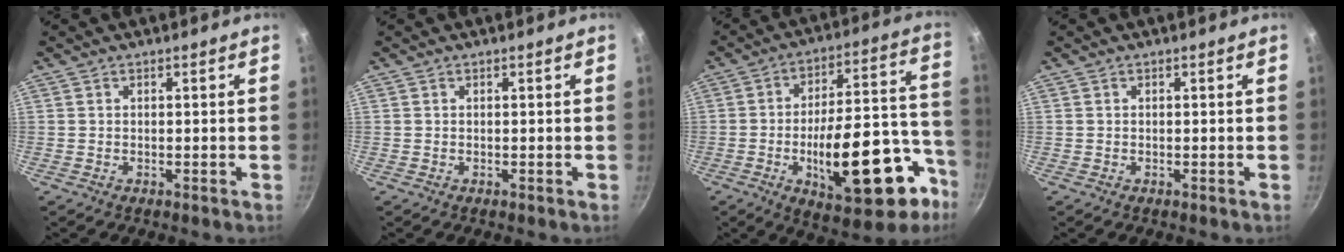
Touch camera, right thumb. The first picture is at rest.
{"total": 0.0}
{"total": 24.3, "force": [-9.3, 10.4, 19.9], "torque": [-0.255, 0.057, -0.120]}
{"total": 0.0}